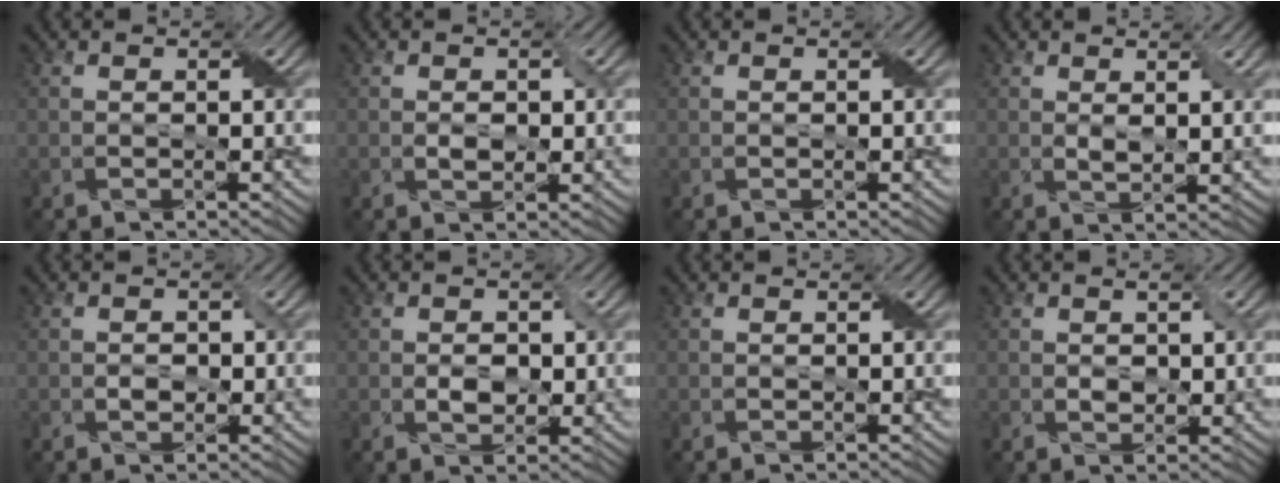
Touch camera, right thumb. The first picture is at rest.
{"total": 1.7, "force": [0.0, 1.1, 1.3], "torque": [-0.028, -0.003, 0.003]}
{"total": 0.0}
{"total": 2.5, "force": [1.2, 0.6, 2.1], "torque": [-0.044, -0.002, 0.023]}
{"total": 1.5, "force": [-0.3, 1.2, 0.9], "torque": [-0.019, -0.005, -0.005]}
{"total": 2.5, "force": [-0.1, 1.8, 1.7], "torque": [-0.036, -0.005, -0.002]}
{"total": 0.0}
{"total": 1.9, "force": [0.4, 1.2, 1.5], "torque": [-0.029, -0.003, 0.011]}